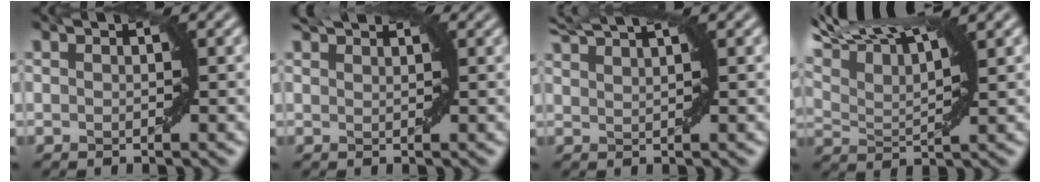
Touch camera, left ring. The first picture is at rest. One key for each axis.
{"total": 2.3, "fx": 2.0, "fy": 0.4, "fz": 1.0, "tx": -0.007, "ty": 0.006, "tz": 0.036}
{"total": 4.3, "fx": 3.6, "fy": 0.7, "fz": 2.2, "tx": -0.032, "ty": 0.015, "tz": 0.045}
{"total": 9.5, "fx": 7.2, "fy": 2.2, "fz": 5.9, "tx": -0.110, "ty": 0.032, "tz": 0.104}